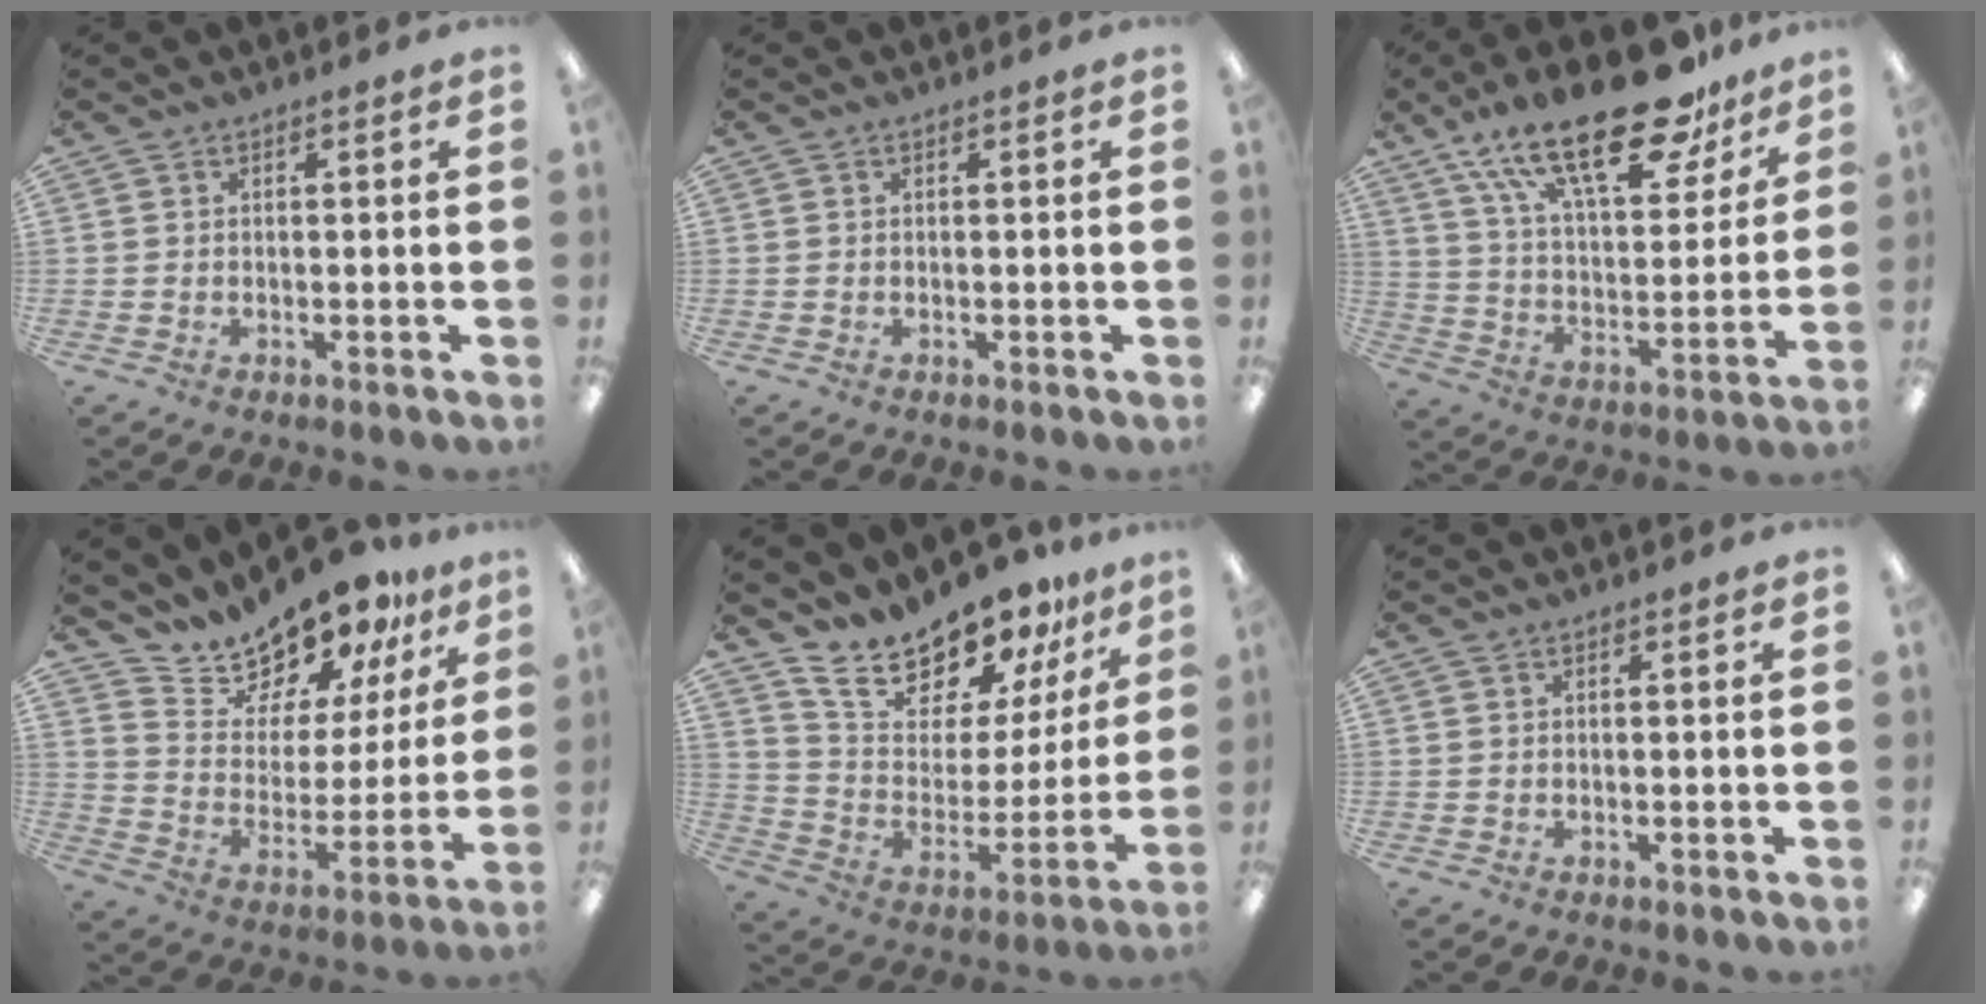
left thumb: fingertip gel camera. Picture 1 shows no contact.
{"total": 0.0}
{"total": 25.5, "force": [17.1, 10.0, 16.1], "torque": [-0.260, -0.097, 0.289]}
{"total": 14.9, "force": [14.2, 4.6, 1.2], "torque": [-0.039, -0.135, 0.257]}
{"total": 17.6, "force": [16.5, 5.1, 3.5], "torque": [-0.088, -0.144, 0.298]}
{"total": 0.0}